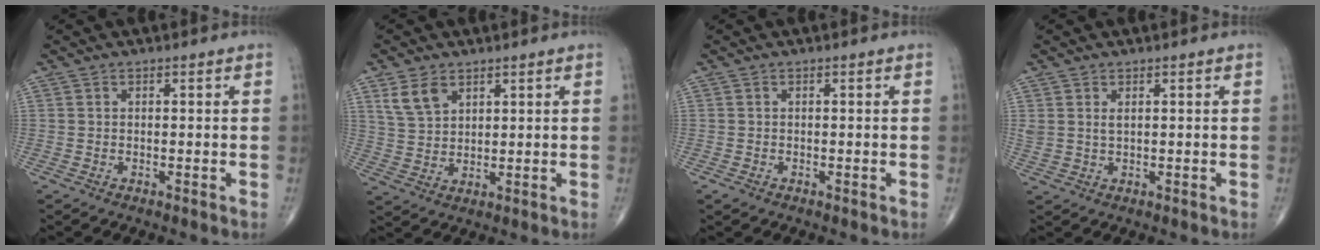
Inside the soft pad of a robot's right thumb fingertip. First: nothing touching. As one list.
[{"total": 5.8, "force": [3.3, 3.6, 3.2], "torque": [-0.053, -0.011, 0.073]}, {"total": 0.8, "force": [-0.4, 0.6, 0.3], "torque": [-0.007, -0.001, -0.009]}, {"total": 2.1, "force": [0.9, 1.1, 1.5], "torque": [-0.033, 0.001, 0.024]}]